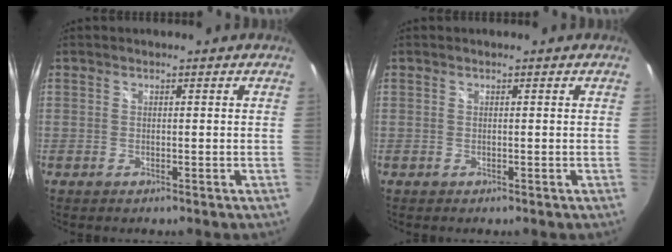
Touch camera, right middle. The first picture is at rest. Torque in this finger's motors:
{"motor_torque": [0.04, -0.09, 0.00, 0.00]}